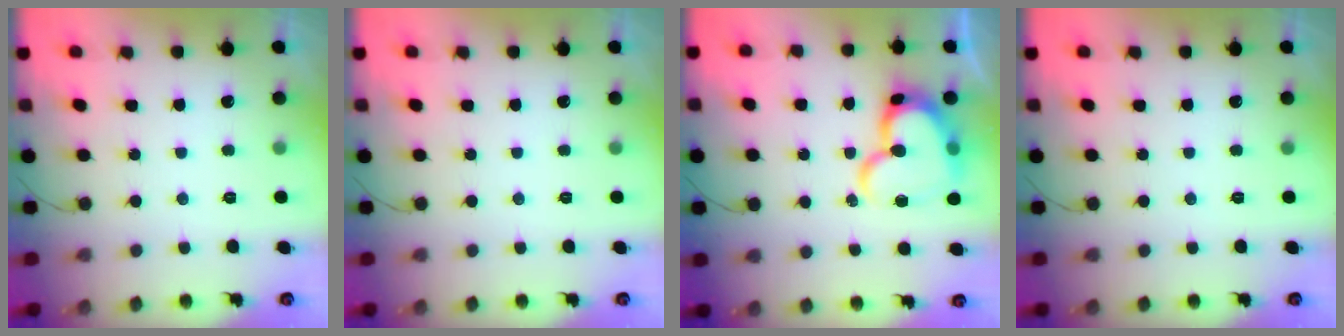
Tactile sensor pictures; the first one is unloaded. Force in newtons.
{"total": 0.0}
{"total": 17.1, "press": 17.0, "slide": 1.5}
{"total": 0.0}